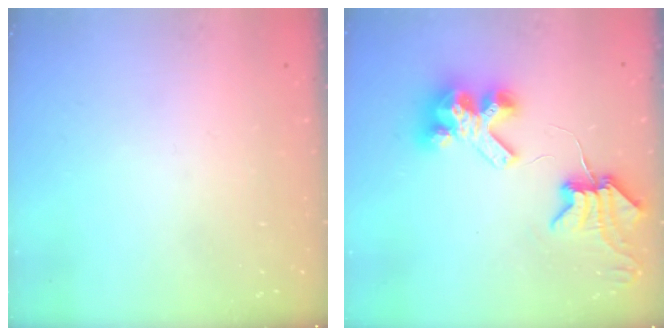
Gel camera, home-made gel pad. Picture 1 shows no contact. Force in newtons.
{"total": 10.0, "press": 9.9, "slide": 1.3}